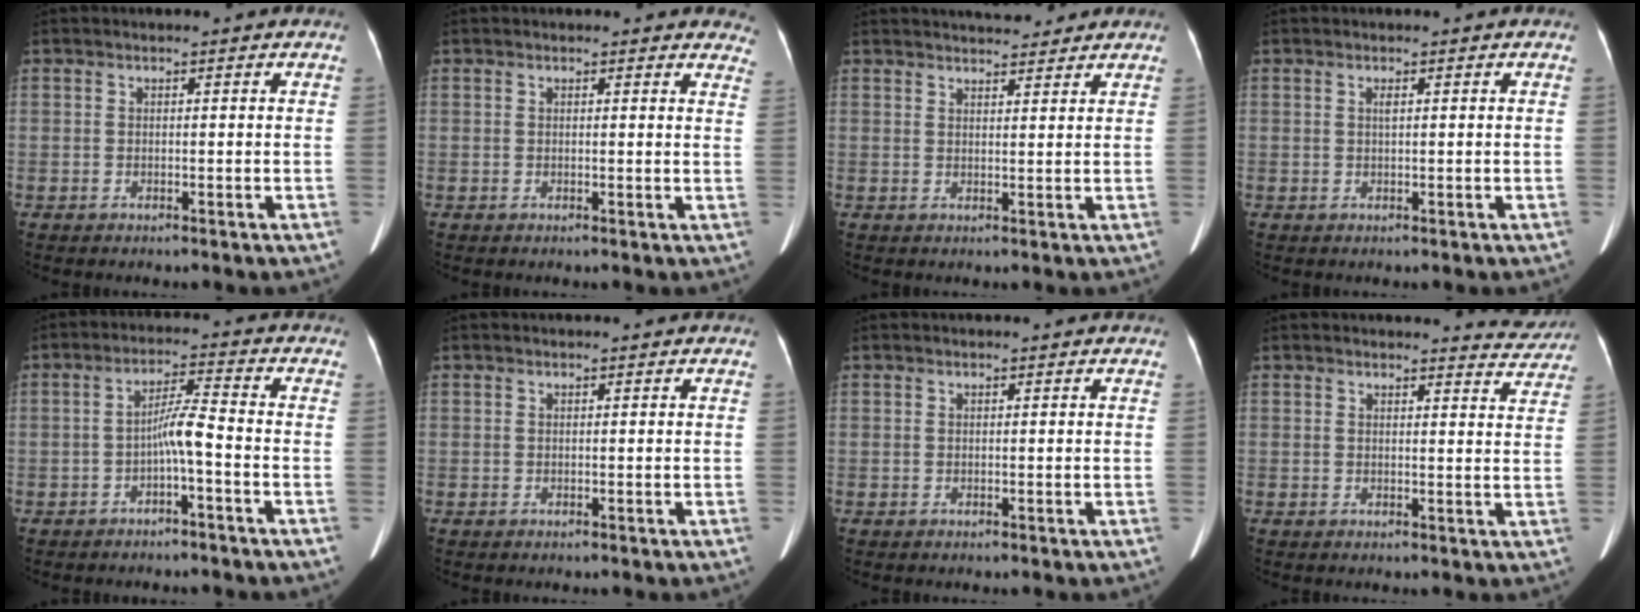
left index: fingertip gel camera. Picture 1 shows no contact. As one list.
[{"total": 6.2, "force": [5.7, 2.1, 1.1], "torque": [0.021, -0.015, 0.026]}, {"total": 6.4, "force": [5.9, 1.2, 1.9], "torque": [-0.025, 0.017, 0.078]}, {"total": 0.6, "force": [0.1, 0.1, 0.6], "torque": [-0.013, 0.000, 0.004]}, {"total": 4.5, "force": [-1.7, -0.1, 4.2], "torque": [-0.077, 0.011, -0.029]}, {"total": 0.0}, {"total": 0.0}, {"total": 4.3, "force": [4.2, 0.4, -0.5], "torque": [0.008, -0.028, 0.030]}]